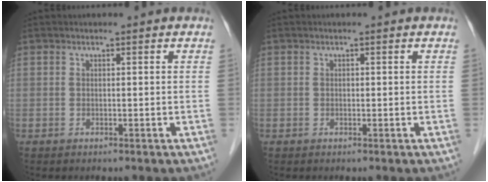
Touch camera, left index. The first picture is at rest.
{"total": 0.0}